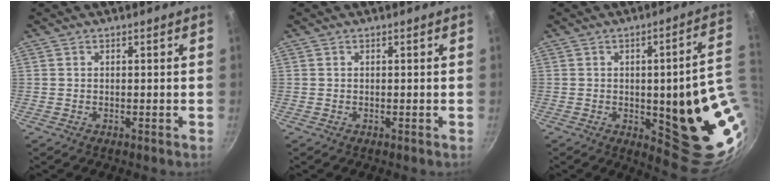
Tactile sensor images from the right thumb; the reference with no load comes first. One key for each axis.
{"total": 0.0}
{"total": 20.5, "fx": -1.2, "fy": 6.6, "fz": 19.4, "tx": -0.185, "ty": -0.011, "tz": -0.004}